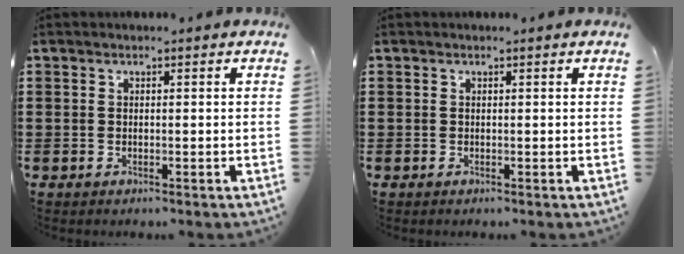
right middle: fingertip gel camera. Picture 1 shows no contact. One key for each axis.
{"total": 0.0}